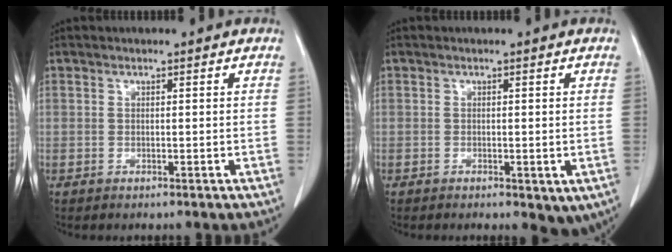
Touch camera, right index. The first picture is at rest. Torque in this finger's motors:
{"motor_torque": [0.54, -0.53, 0.46, 0.07]}